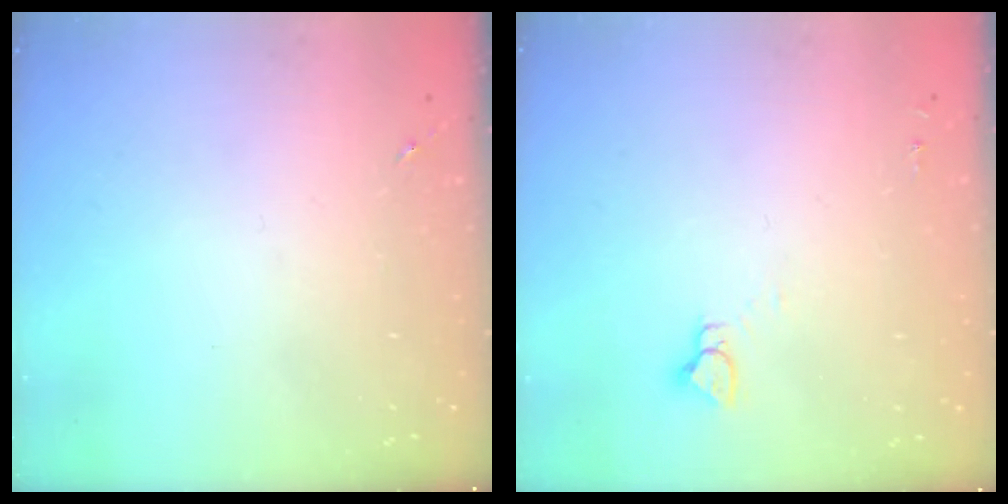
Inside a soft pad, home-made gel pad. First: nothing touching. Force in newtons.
{"total": 3.3, "press": 3.3, "slide": 0.2}